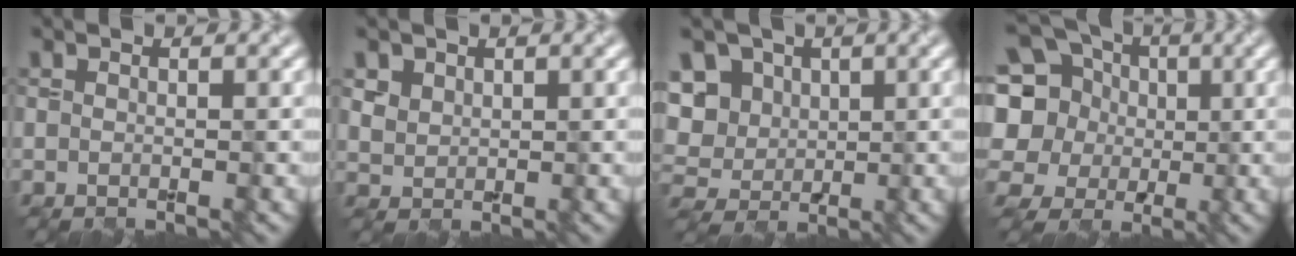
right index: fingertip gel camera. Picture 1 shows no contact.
{"total": 2.1, "force": [1.3, 1.5, 0.6], "torque": [-0.018, -0.007, 0.039]}
{"total": 8.0, "force": [2.4, 6.7, 3.7], "torque": [-0.072, 0.019, 0.027]}
{"total": 13.1, "force": [3.4, 11.2, 5.9], "torque": [-0.169, 0.032, 0.034]}